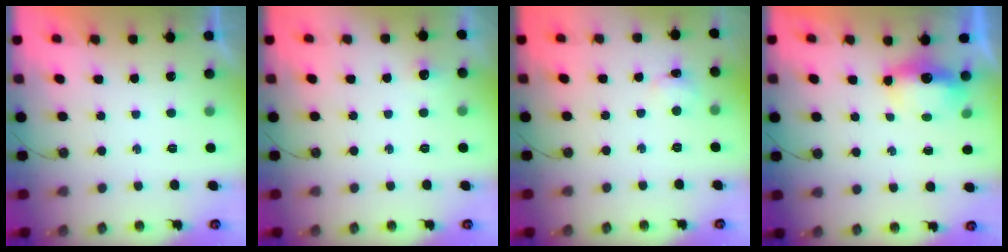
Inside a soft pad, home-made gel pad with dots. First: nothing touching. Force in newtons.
{"total": 4.7, "press": 4.6, "slide": 1.3}
{"total": 2.7, "press": 2.6, "slide": 0.5}
{"total": 10.4, "press": 7.4, "slide": 7.4}